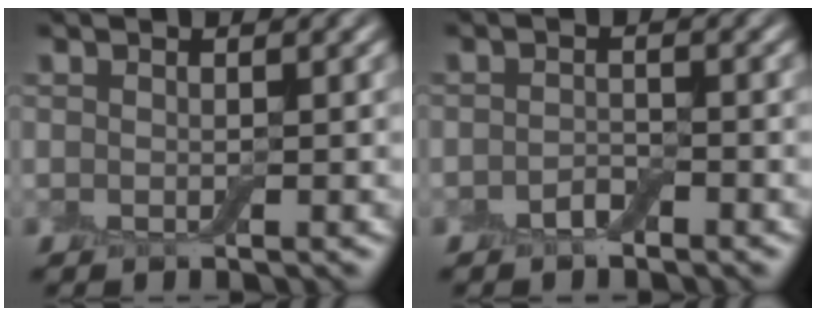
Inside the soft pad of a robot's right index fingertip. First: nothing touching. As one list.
[{"total": 1.5, "force": [-1.0, 0.6, 0.8], "torque": [-0.016, 0.003, -0.020]}]